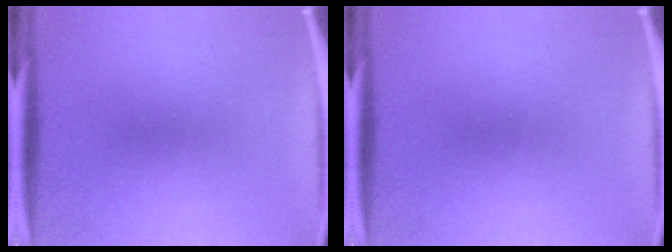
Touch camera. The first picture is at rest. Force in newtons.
{"total": 0.0}